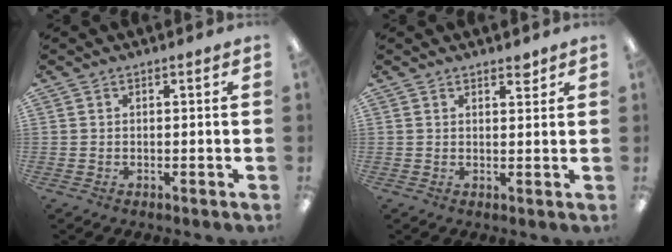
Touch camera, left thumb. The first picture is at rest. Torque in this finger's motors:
{"motor_torque": [-0.11, -0.01, -0.50, 0.03, 0.03]}